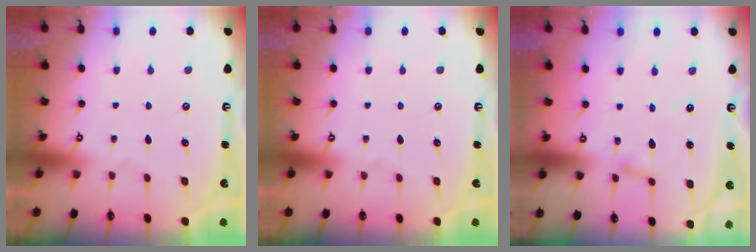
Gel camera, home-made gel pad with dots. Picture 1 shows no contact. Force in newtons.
{"total": 0.0}
{"total": 2.4, "press": 2.4, "slide": 0.1}